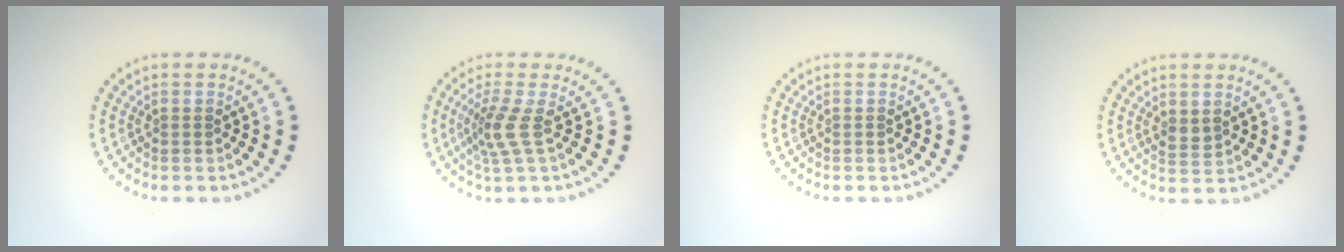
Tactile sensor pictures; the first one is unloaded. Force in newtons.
{"total": 2.7, "press": 1.9, "slide": 1.9}
{"total": 0.0}
{"total": 1.2, "press": 1.1, "slide": 0.4}